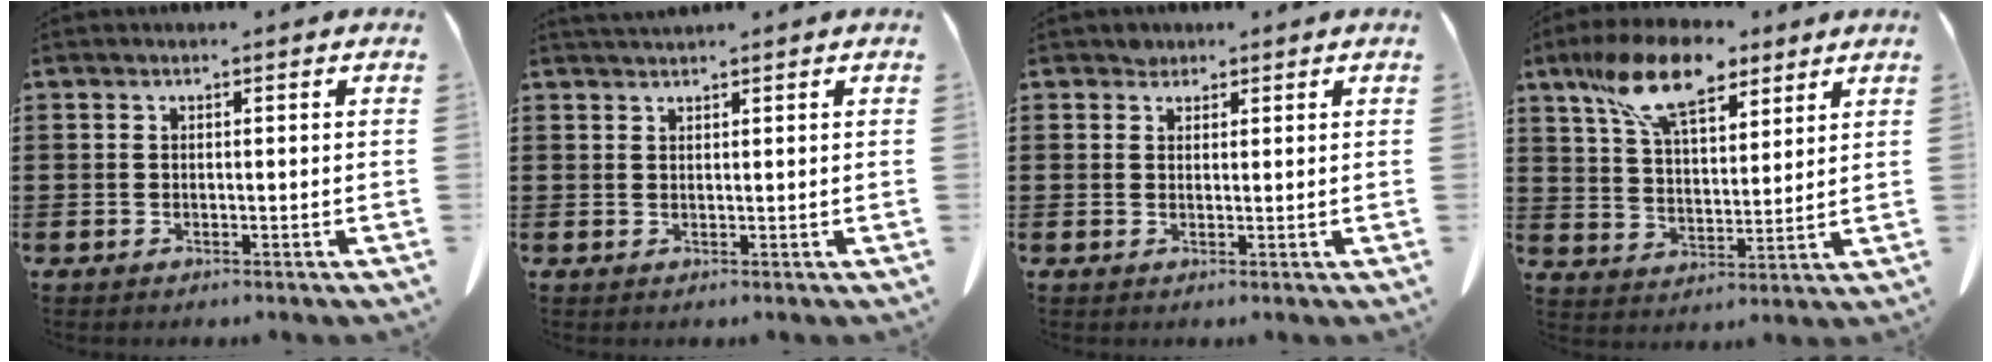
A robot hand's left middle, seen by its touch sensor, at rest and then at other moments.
{"total": 1.4, "force": [1.3, 0.1, 0.4], "torque": [-0.011, 0.000, 0.025]}
{"total": 1.5, "force": [1.3, 0.7, 0.0], "torque": [-0.003, 0.001, 0.028]}
{"total": 12.2, "force": [8.4, 4.8, 7.5], "torque": [-0.158, -0.011, 0.154]}